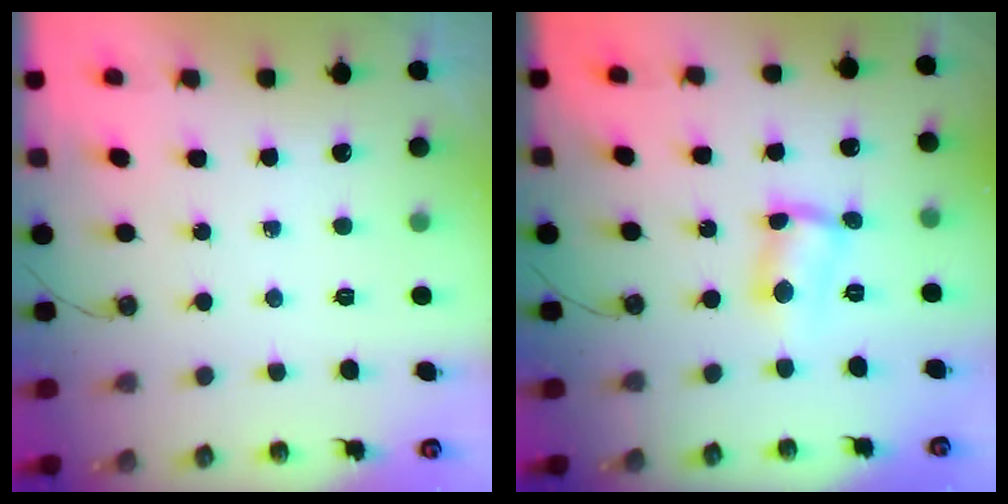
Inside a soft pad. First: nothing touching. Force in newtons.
{"total": 3.8, "press": 3.7, "slide": 0.4}